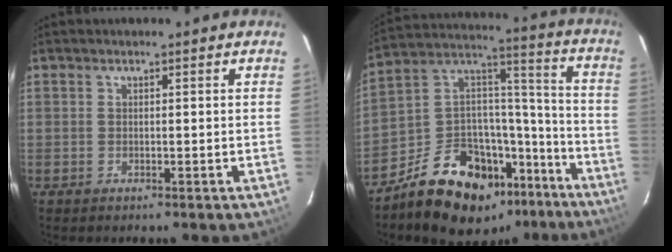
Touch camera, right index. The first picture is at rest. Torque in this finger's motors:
{"motor_torque": [0.93, -1.21, 0.90, 0.07]}